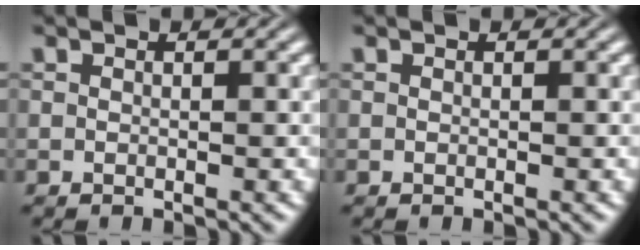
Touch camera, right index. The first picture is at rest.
{"total": 0.0}